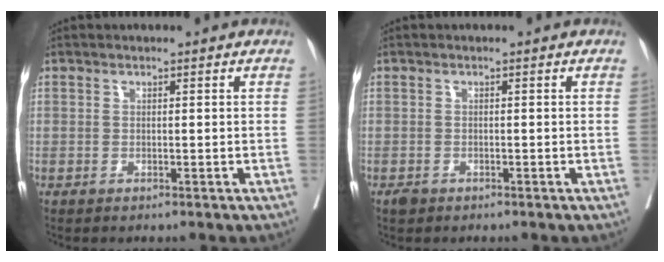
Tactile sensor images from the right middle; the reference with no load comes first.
{"total": 1.0, "force": [-0.7, 0.6, 0.3], "torque": [-0.009, 0.000, -0.011]}